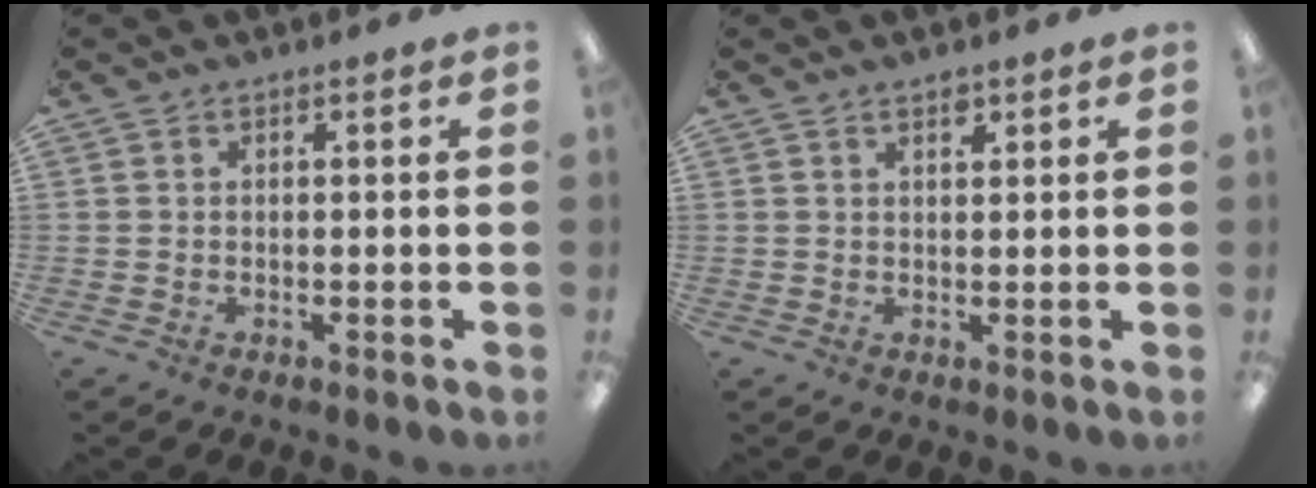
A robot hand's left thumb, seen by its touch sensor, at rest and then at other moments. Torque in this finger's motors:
{"motor_torque": [-0.02, -0.04, -0.32, -0.23, -0.02]}